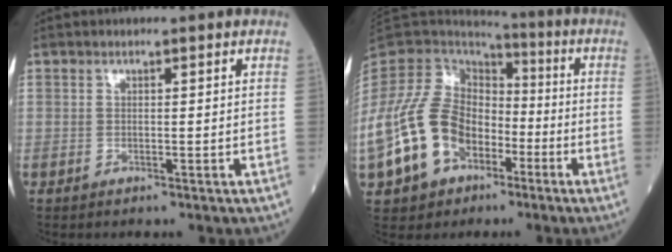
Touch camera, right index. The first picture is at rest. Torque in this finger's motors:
{"motor_torque": [2.14, 0.00, 1.05, 0.13]}